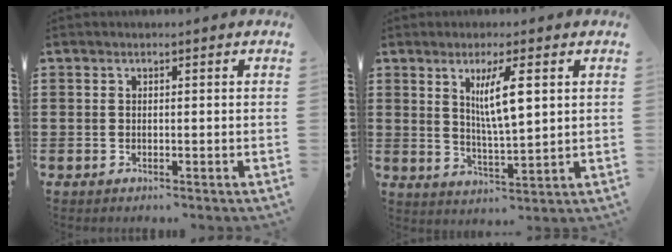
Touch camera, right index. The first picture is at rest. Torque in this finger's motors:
{"motor_torque": [0.50, 0.12, 0.56, 0.06]}